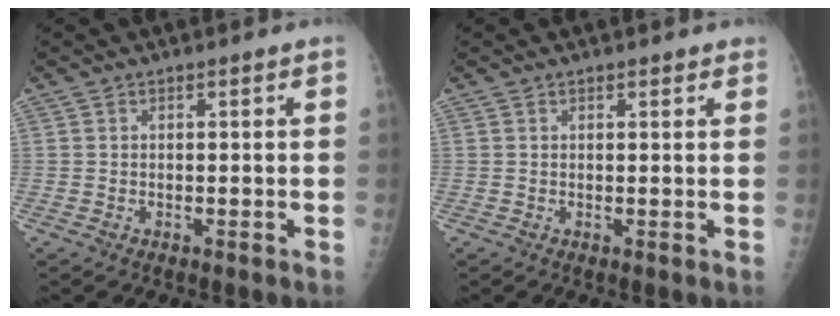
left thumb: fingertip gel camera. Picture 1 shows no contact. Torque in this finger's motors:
{"motor_torque": [0.16, 0.20, -0.50, -0.01, 0.03]}